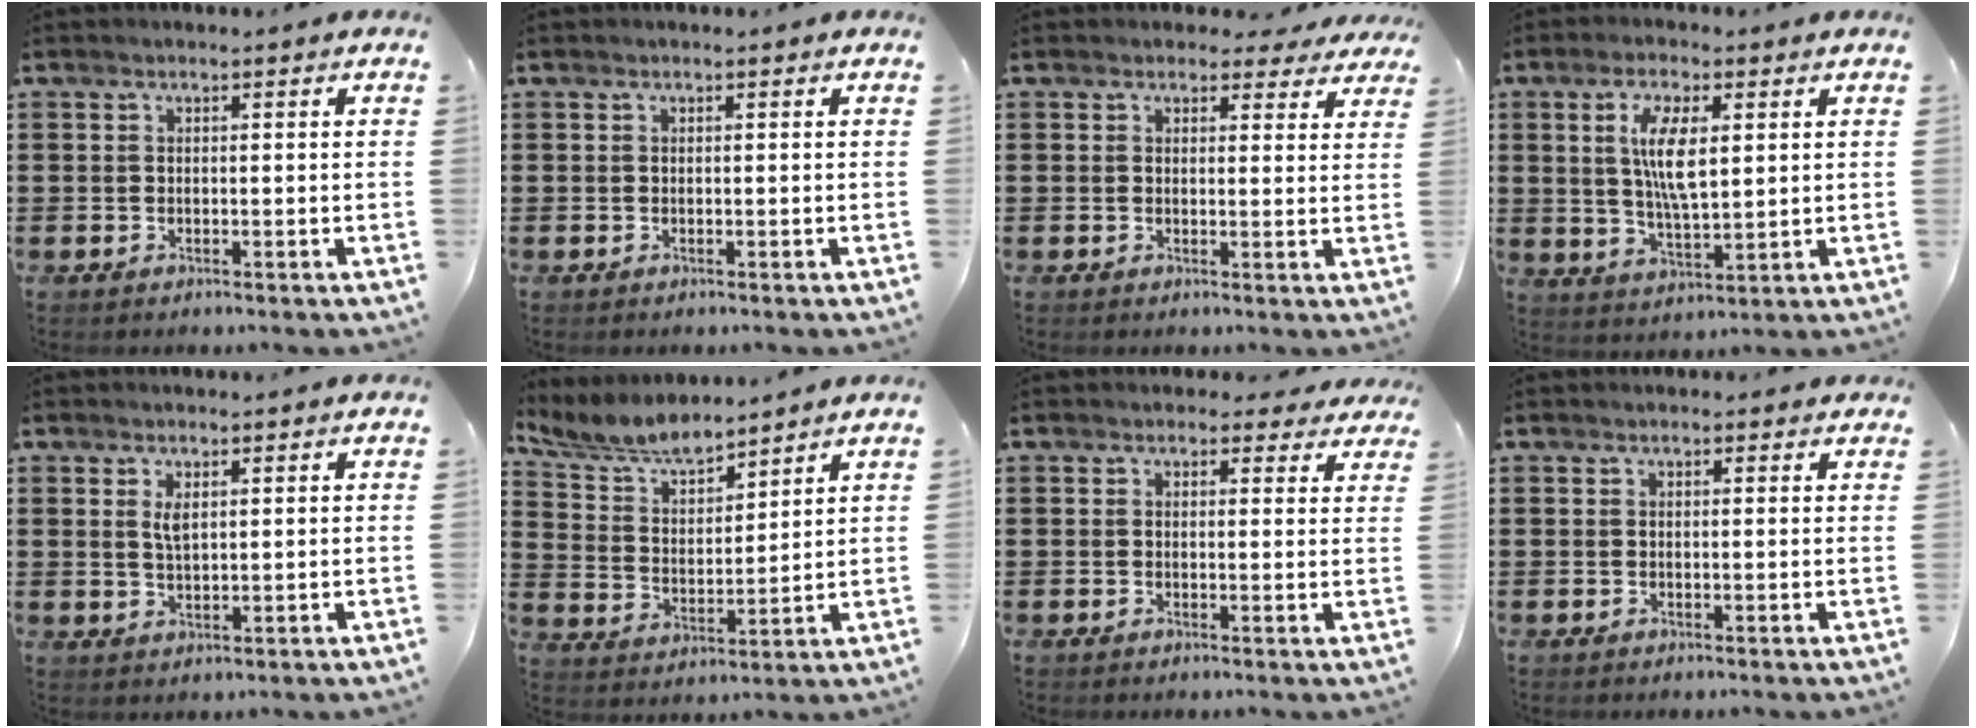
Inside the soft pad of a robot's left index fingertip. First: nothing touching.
{"total": 0.0}
{"total": 2.6, "force": [2.3, 1.1, 0.6], "torque": [-0.014, -0.003, 0.040]}
{"total": 7.9, "force": [2.4, 2.9, 7.0], "torque": [-0.136, 0.005, 0.038]}
{"total": 2.4, "force": [1.0, 0.8, 2.0], "torque": [-0.044, 0.003, 0.018]}
{"total": 6.7, "force": [6.1, 1.3, 2.3], "torque": [-0.070, -0.024, 0.109]}
{"total": 2.0, "force": [1.6, 1.1, 0.5], "torque": [-0.001, -0.002, 0.026]}
{"total": 0.6, "force": [0.4, 0.4, 0.2], "torque": [-0.006, 0.003, 0.008]}